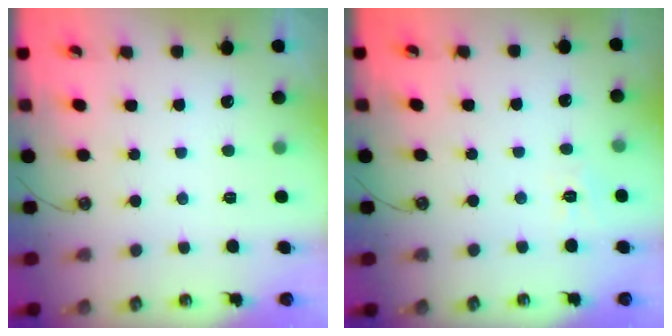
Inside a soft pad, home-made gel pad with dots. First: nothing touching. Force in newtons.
{"total": 2.8, "press": 2.8, "slide": 0.5}